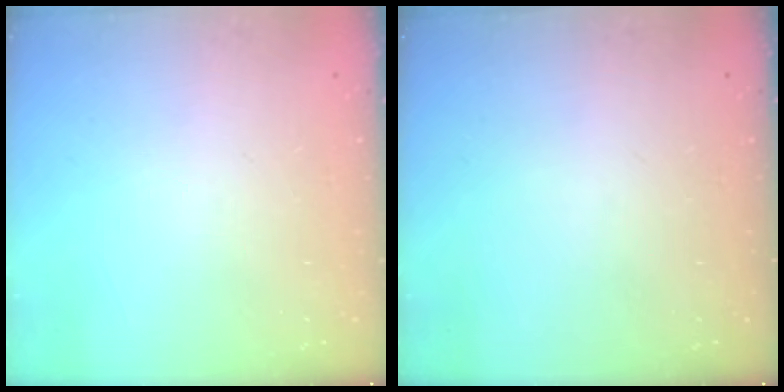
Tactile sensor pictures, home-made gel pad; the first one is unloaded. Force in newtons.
{"total": 0.0}